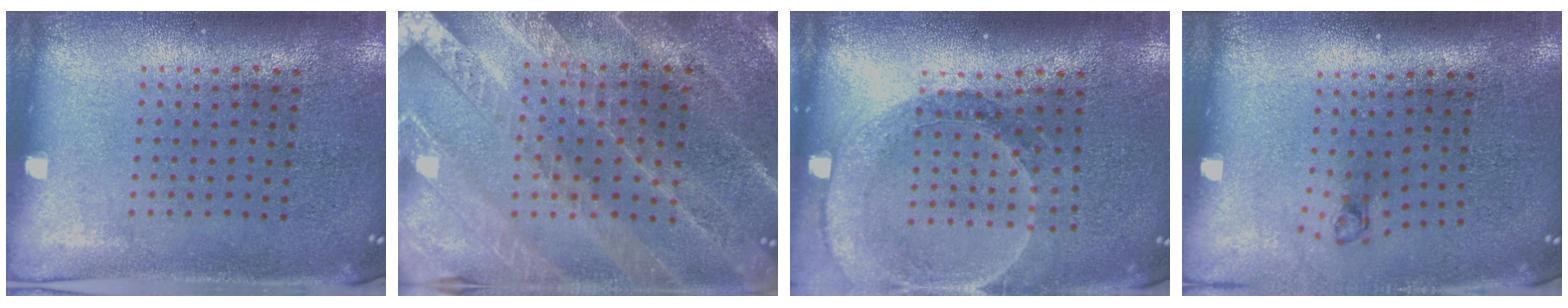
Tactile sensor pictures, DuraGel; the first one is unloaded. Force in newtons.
{"total": 2.4, "press": 2.4, "slide": 0.2}
{"total": 1.5, "press": 1.5, "slide": 0.2}
{"total": 0.8, "press": 0.3, "slide": 0.7}